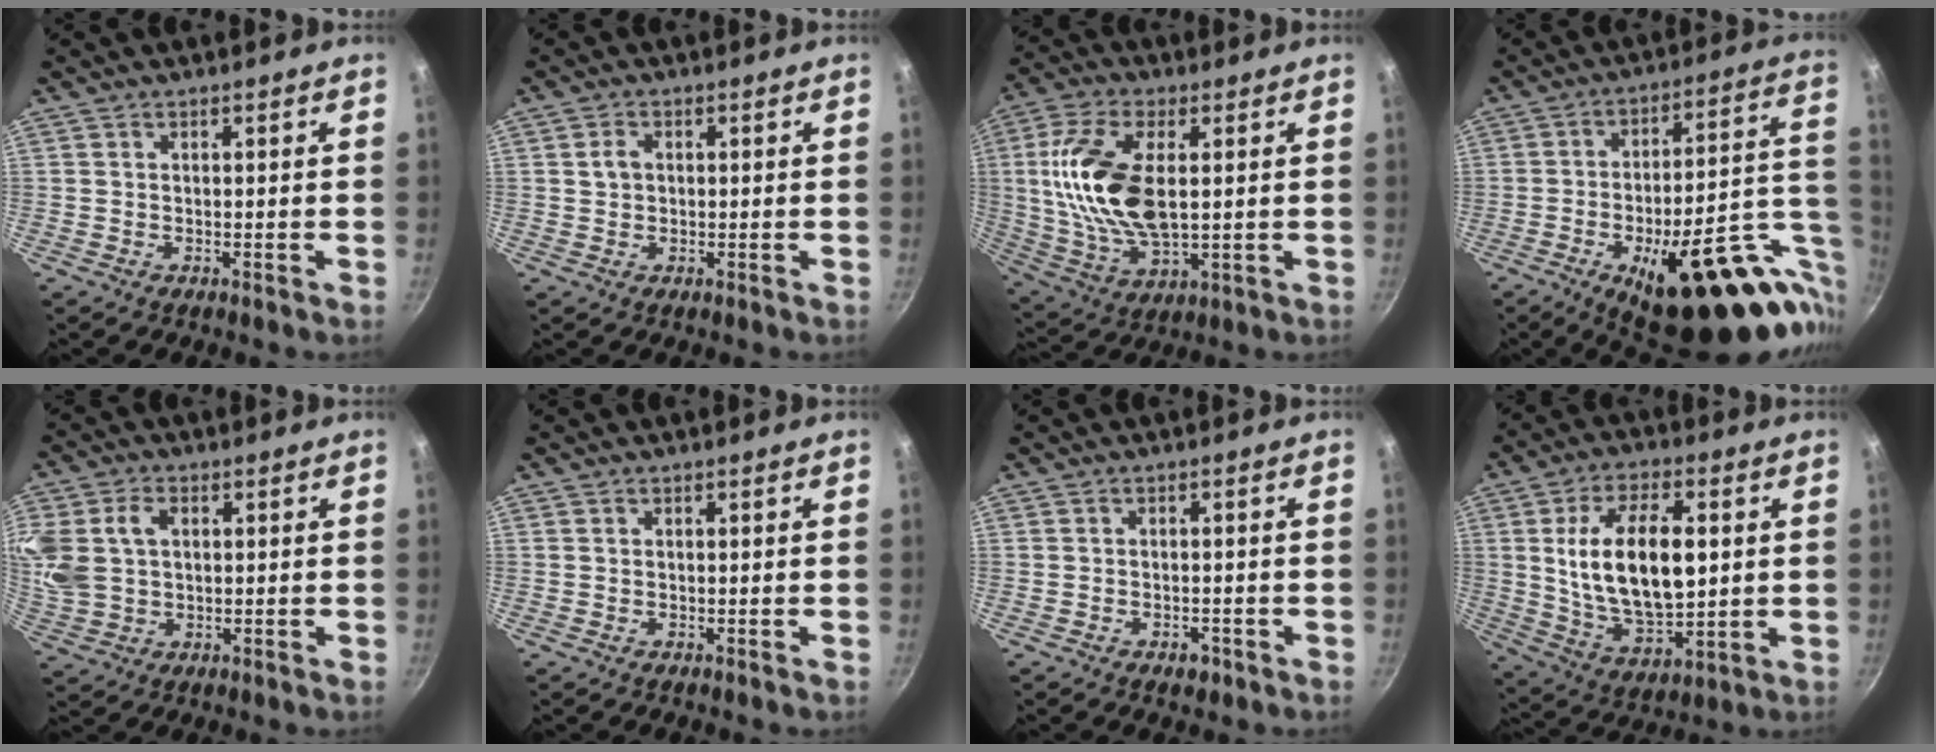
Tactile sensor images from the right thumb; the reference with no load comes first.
{"total": 2.2, "force": [0.4, 1.8, 1.3], "torque": [-0.019, 0.004, 0.006]}
{"total": 17.9, "force": [2.1, 8.9, 15.4], "torque": [-0.315, -0.007, 0.046]}
{"total": 33.2, "force": [-11.9, 11.8, 28.7], "torque": [-0.292, 0.049, -0.155]}
{"total": 15.2, "force": [2.6, 11.3, 9.8], "torque": [-0.253, 0.020, 0.061]}
{"total": 0.0}
{"total": 2.0, "force": [-1.2, 1.2, 1.1], "torque": [-0.014, 0.004, -0.017]}
{"total": 18.3, "force": [2.5, 9.4, 15.6], "torque": [-0.253, -0.010, 0.052]}